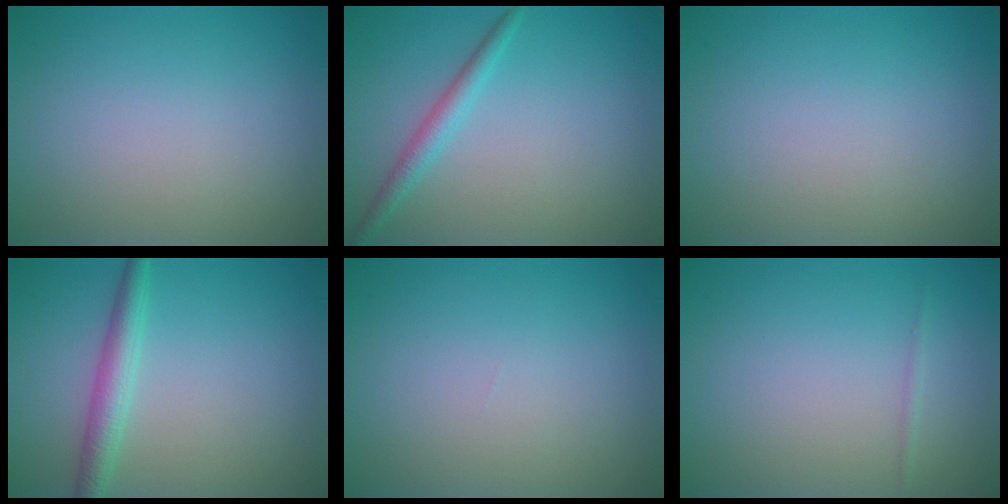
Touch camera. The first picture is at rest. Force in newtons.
{"total": 2.0, "press": 2.0, "slide": 0.1}
{"total": 0.0}
{"total": 2.8, "press": 2.8, "slide": 0.1}
{"total": 0.0}
{"total": 0.5, "press": 0.5, "slide": 0.0}